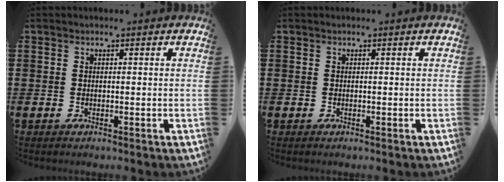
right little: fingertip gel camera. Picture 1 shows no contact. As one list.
[{"total": 0.0}]